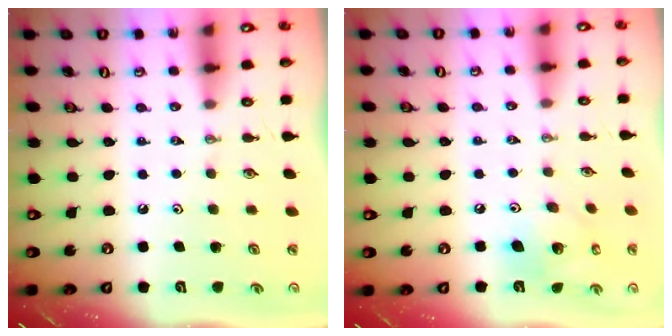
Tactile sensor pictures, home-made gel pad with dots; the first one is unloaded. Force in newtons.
{"total": 11.3, "press": 11.0, "slide": 2.2}